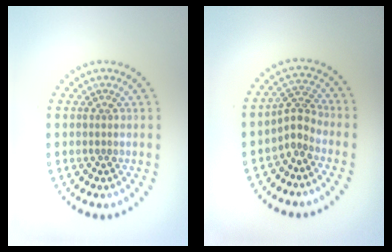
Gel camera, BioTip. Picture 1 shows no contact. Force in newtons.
{"total": 2.3, "press": 1.5, "slide": 1.7}